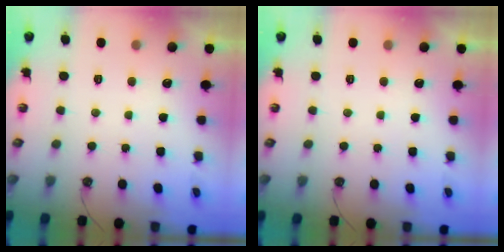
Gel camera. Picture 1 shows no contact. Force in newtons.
{"total": 0.0}